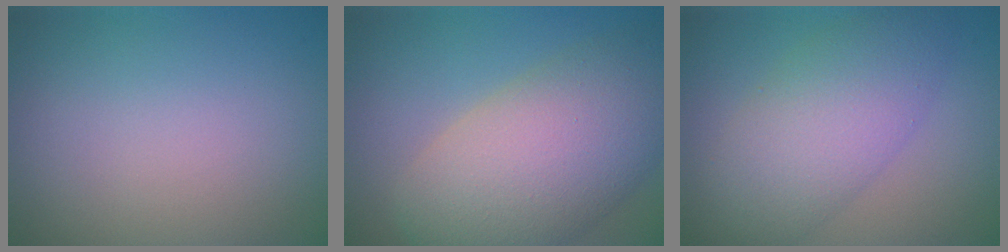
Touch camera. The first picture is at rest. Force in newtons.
{"total": 10.1, "press": 10.0, "slide": 0.7}
{"total": 6.2, "press": 6.2, "slide": 0.2}